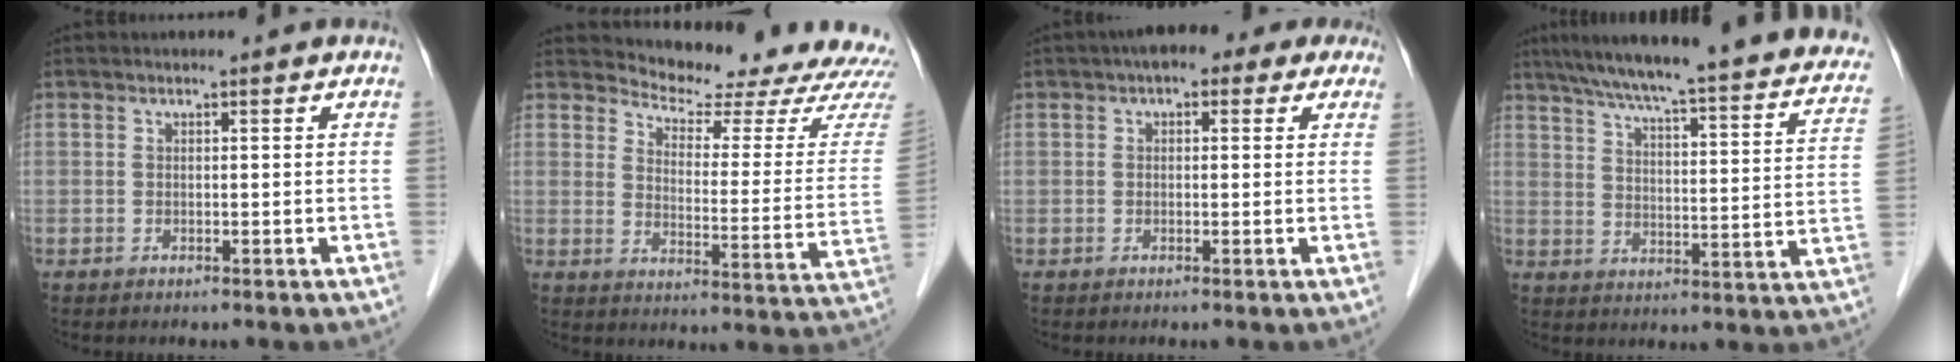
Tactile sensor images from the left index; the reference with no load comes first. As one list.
[{"total": 17.4, "force": [16.9, 1.8, 3.8], "torque": [-0.043, -0.096, 0.192]}, {"total": 6.6, "force": [4.0, 3.4, 4.0], "torque": [-0.040, 0.040, 0.043]}, {"total": 28.9, "force": [24.3, 3.6, 15.2], "torque": [-0.223, -0.029, 0.295]}]